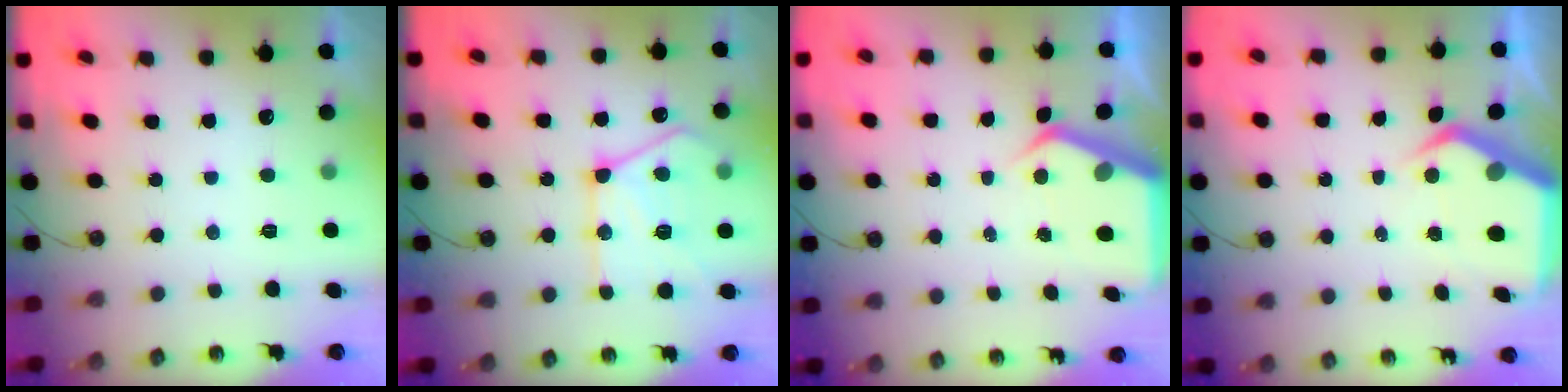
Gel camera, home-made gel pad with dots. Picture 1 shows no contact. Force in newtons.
{"total": 17.6, "press": 17.5, "slide": 1.7}
{"total": 5.2, "press": 5.2, "slide": 0.3}
{"total": 7.9, "press": 7.9, "slide": 0.8}